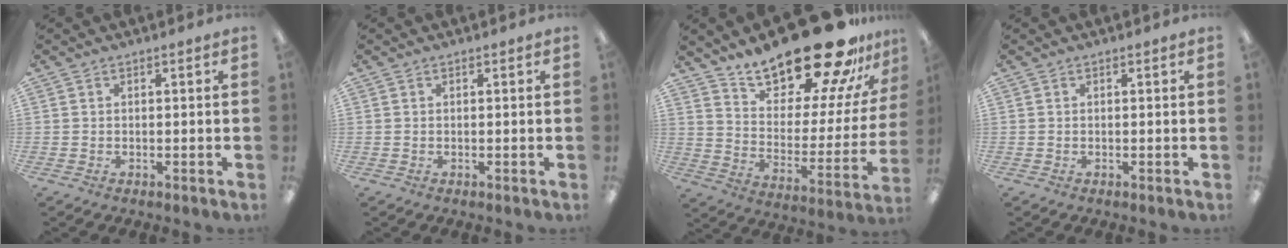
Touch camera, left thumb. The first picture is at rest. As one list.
[{"total": 0.0}, {"total": 24.9, "force": [20.7, 7.1, 11.8], "torque": [-0.174, -0.156, 0.345]}, {"total": 0.0}]